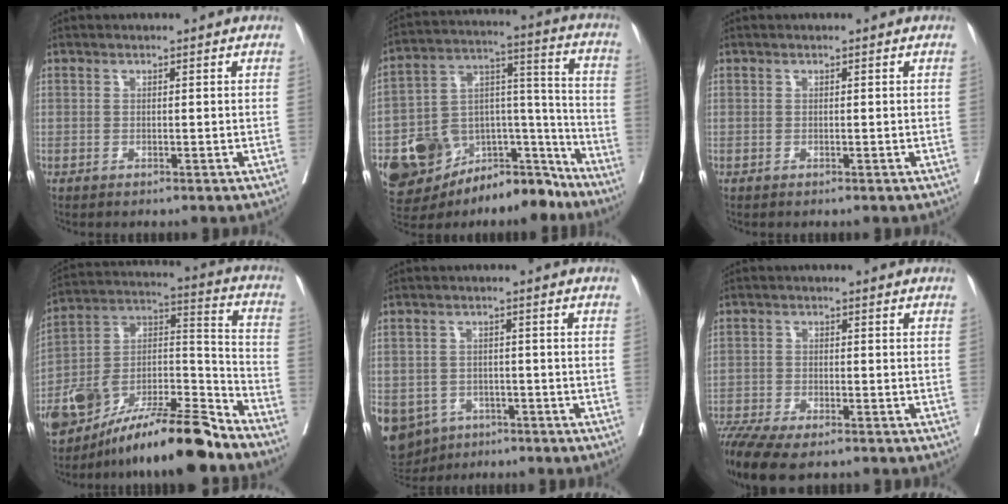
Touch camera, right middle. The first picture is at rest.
{"total": 19.0, "force": [-13.6, 8.6, 10.1], "torque": [-0.163, 0.058, -0.214]}
{"total": 0.0}
{"total": 20.1, "force": [-15.6, 4.2, 11.9], "torque": [-0.214, 0.022, -0.275]}
{"total": 12.1, "force": [-6.5, 9.5, 3.6], "torque": [-0.105, -0.002, -0.087]}
{"total": 9.4, "force": [-7.4, 2.4, 5.2], "torque": [-0.094, -0.011, -0.126]}